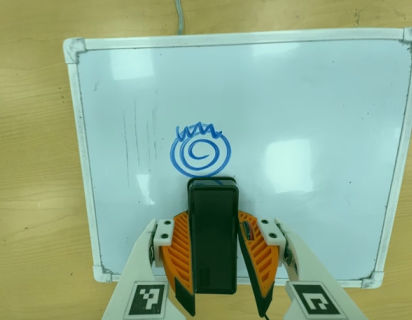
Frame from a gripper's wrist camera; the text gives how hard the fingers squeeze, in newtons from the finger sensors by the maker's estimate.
{"total": 6.5, "left": 5.0, "right": 7.9}